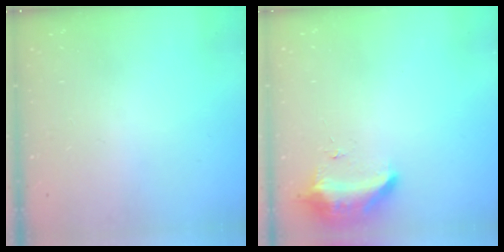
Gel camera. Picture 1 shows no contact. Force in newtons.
{"total": 8.9, "press": 8.8, "slide": 1.6}